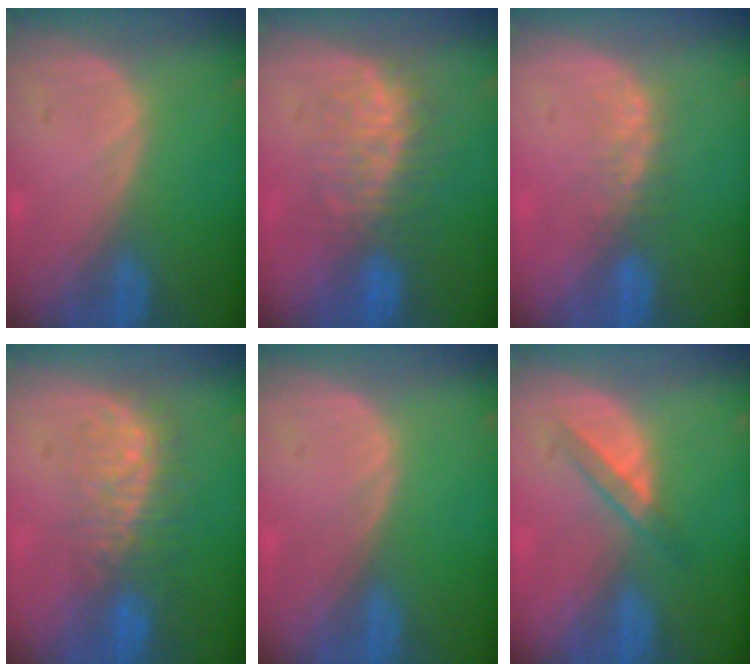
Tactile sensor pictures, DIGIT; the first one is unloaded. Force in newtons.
{"total": 7.5, "press": 7.2, "slide": 2.3}
{"total": 3.1, "press": 2.7, "slide": 1.5}
{"total": 7.6, "press": 7.3, "slide": 2.3}
{"total": 0.0}
{"total": 3.4, "press": 3.2, "slide": 1.1}